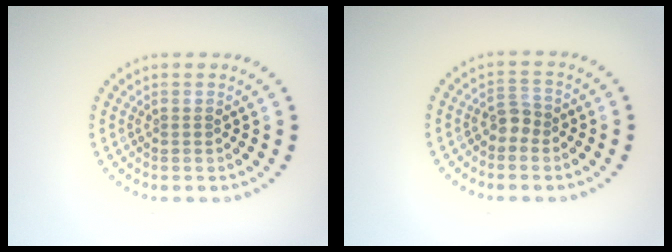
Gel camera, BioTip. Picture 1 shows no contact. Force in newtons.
{"total": 1.6, "press": 1.4, "slide": 0.7}